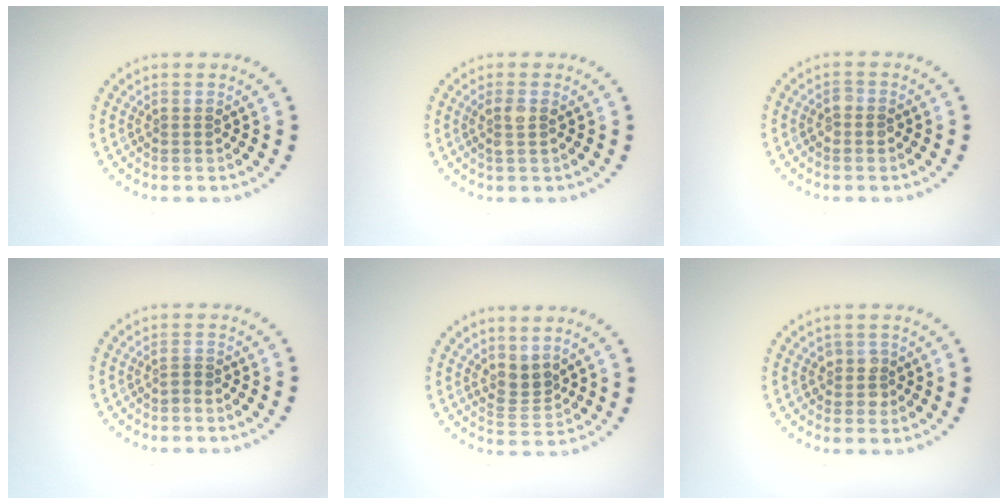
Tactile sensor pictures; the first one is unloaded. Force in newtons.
{"total": 1.5, "press": 1.4, "slide": 0.7}
{"total": 1.1, "press": 1.1, "slide": 0.1}
{"total": 0.6, "press": 0.2, "slide": 0.5}
{"total": 2.2, "press": 1.6, "slide": 1.5}
{"total": 1.5, "press": 1.4, "slide": 0.6}